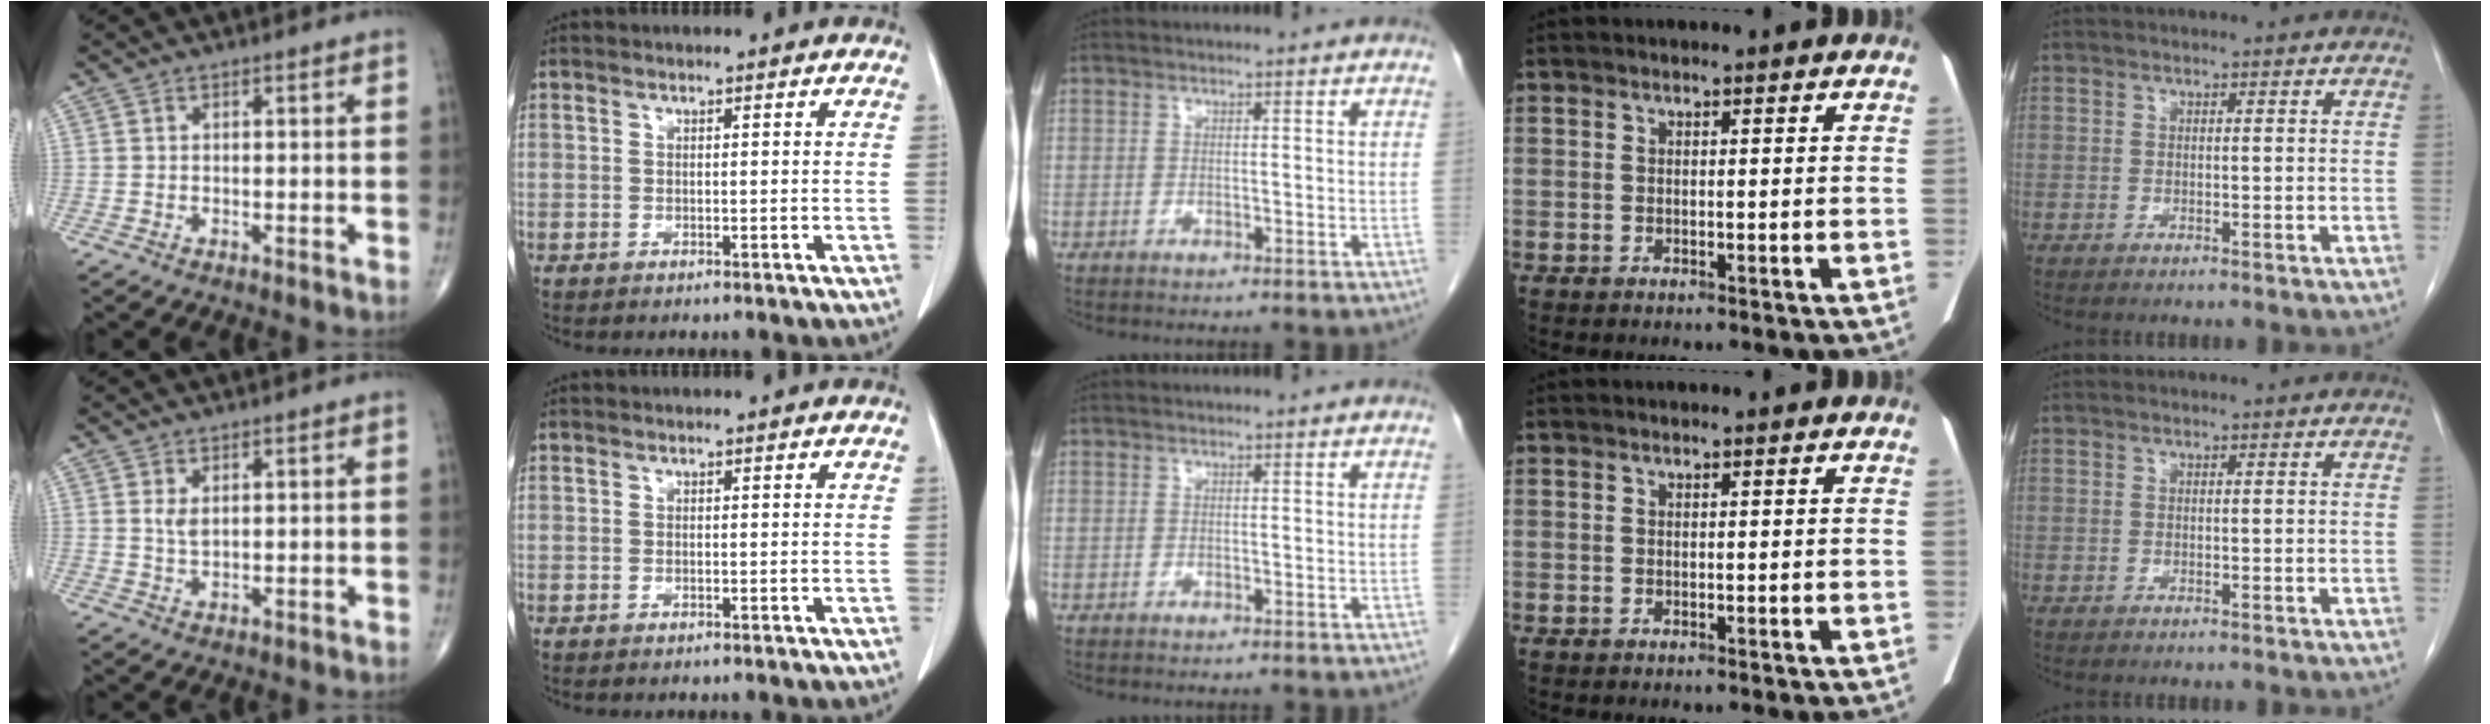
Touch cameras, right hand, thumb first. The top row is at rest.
{"thumb": {"total": 2.3, "force": [0.8, 1.1, 1.8], "torque": [-0.034, -0.007, 0.020]}}